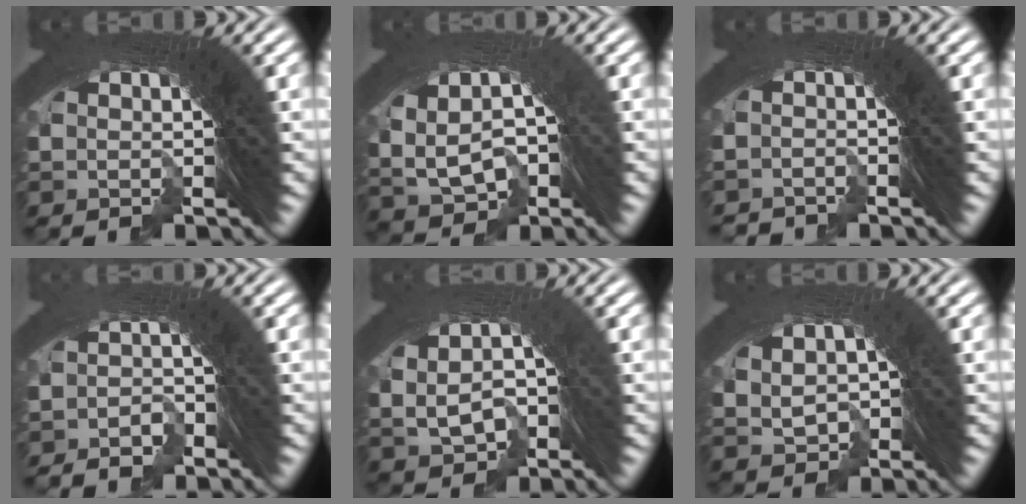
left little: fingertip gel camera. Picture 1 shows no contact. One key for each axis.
{"total": 6.1, "fx": -2.5, "fy": 5.2, "fz": 2.0, "tx": -0.075, "ty": -0.025, "tz": -0.030}
{"total": 2.7, "fx": -1.9, "fy": -0.1, "fz": -1.8, "tx": 0.017, "ty": -0.009, "tz": -0.030}
{"total": 4.5, "fx": -3.9, "fy": 0.7, "fz": -2.1, "tx": 0.023, "ty": -0.015, "tz": -0.066}
{"total": 5.0, "fx": -2.2, "fy": 4.3, "fz": 1.1, "tx": -0.045, "ty": -0.016, "tz": -0.029}
{"total": 4.5, "fx": -2.0, "fy": 3.9, "fz": 0.8, "tx": -0.050, "ty": -0.018, "tz": -0.024}